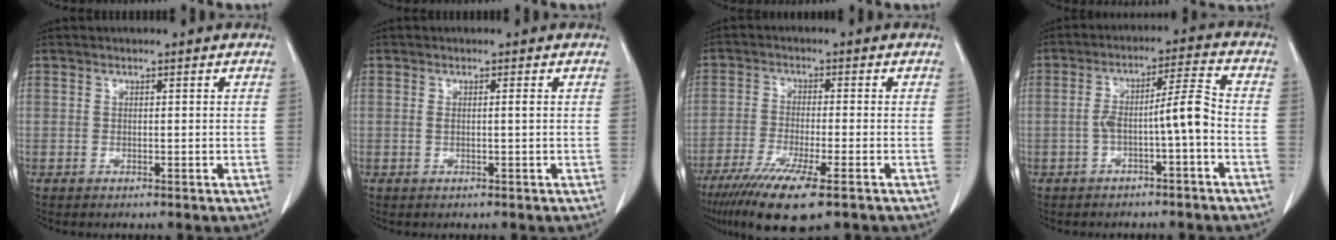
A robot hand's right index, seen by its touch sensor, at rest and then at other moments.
{"total": 0.9, "force": [0.2, -0.1, 0.9], "torque": [-0.018, 0.000, 0.003]}
{"total": 11.5, "force": [-7.5, 1.3, 8.7], "torque": [-0.150, -0.030, -0.120]}
{"total": 6.4, "force": [-1.9, 0.1, 6.1], "torque": [-0.105, 0.026, -0.027]}